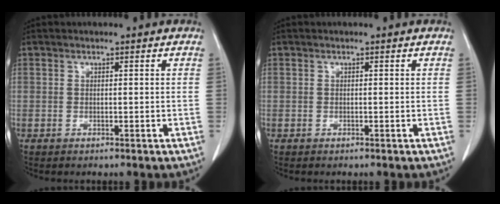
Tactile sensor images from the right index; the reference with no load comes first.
{"total": 0.0}